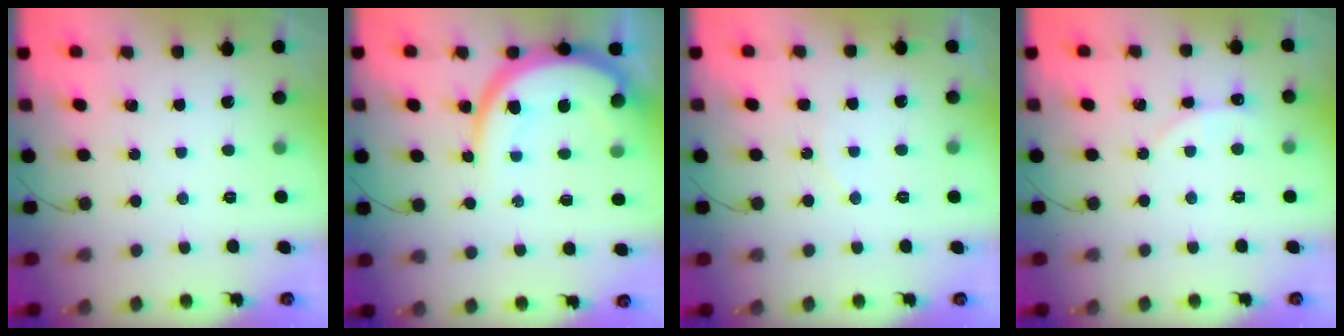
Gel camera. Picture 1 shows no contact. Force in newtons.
{"total": 12.4, "press": 12.3, "slide": 1.2}
{"total": 4.8, "press": 4.8, "slide": 0.6}
{"total": 2.7, "press": 2.7, "slide": 0.4}